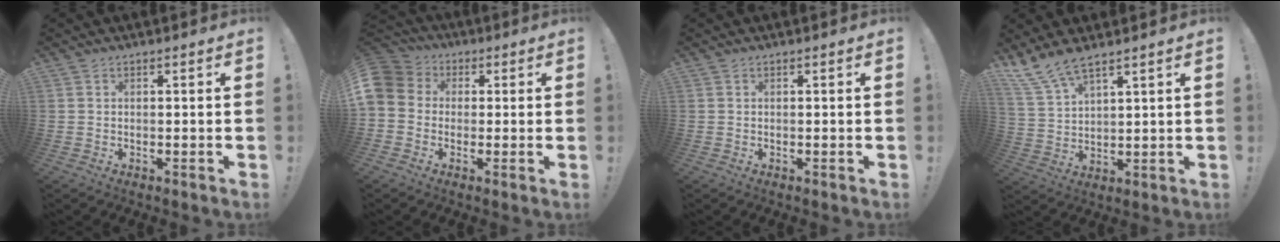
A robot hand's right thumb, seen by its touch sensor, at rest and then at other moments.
{"total": 7.6, "force": [-0.2, 6.9, 3.2], "torque": [-0.075, 0.014, 0.000]}
{"total": 0.0}
{"total": 7.7, "force": [6.6, 1.7, 3.7], "torque": [-0.090, -0.032, 0.127]}